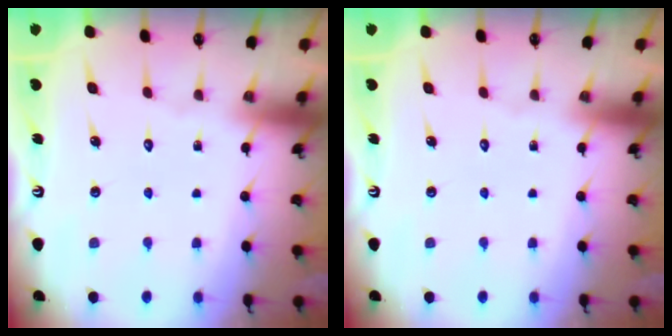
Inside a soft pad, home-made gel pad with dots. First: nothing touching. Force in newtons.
{"total": 0.0}